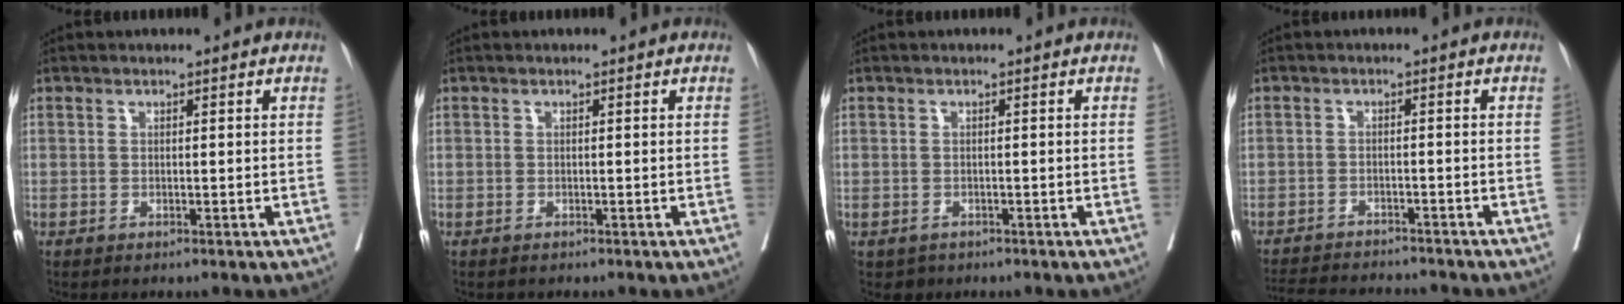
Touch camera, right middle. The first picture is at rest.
{"total": 0.7, "force": [-0.6, 0.3, 0.0], "torque": [-0.006, 0.002, -0.012]}
{"total": 1.5, "force": [-0.9, 1.2, 0.1], "torque": [-0.004, 0.002, -0.012]}
{"total": 11.2, "force": [-10.6, 1.4, 3.3], "torque": [-0.056, -0.004, -0.150]}